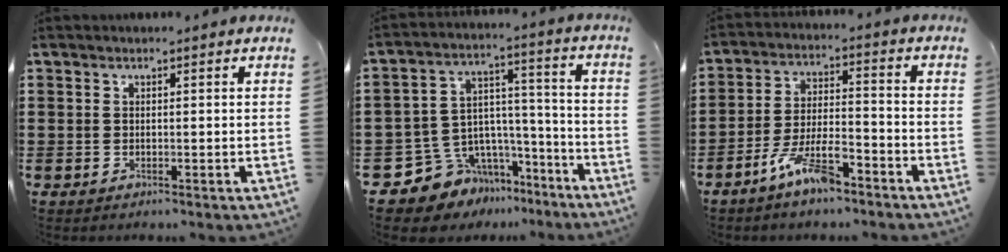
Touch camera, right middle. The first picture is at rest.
{"total": 8.1, "force": [-6.1, 5.3, 0.4], "torque": [-0.035, 0.002, -0.111]}
{"total": 8.1, "force": [-5.7, 2.1, 5.4], "torque": [-0.119, 0.001, -0.108]}